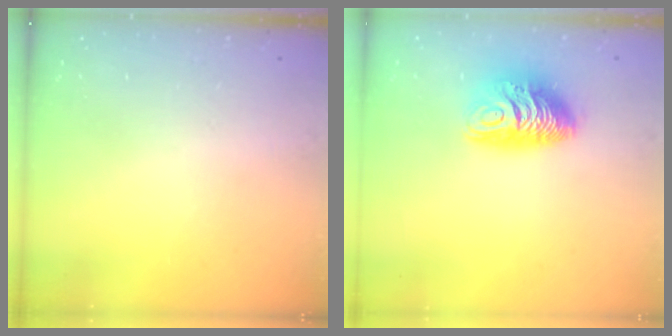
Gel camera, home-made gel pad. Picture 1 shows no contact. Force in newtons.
{"total": 11.6, "press": 11.6, "slide": 0.6}